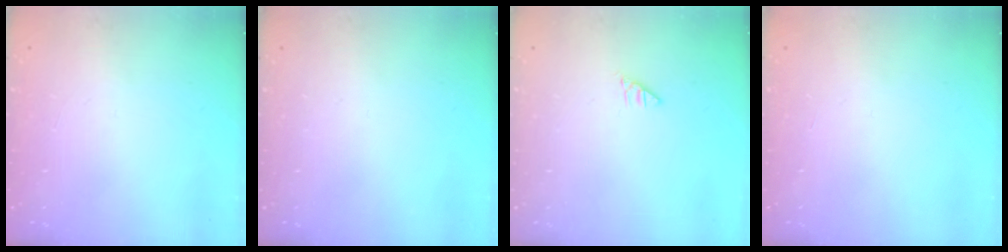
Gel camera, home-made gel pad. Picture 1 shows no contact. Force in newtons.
{"total": 0.0}
{"total": 0.0}
{"total": 0.0}